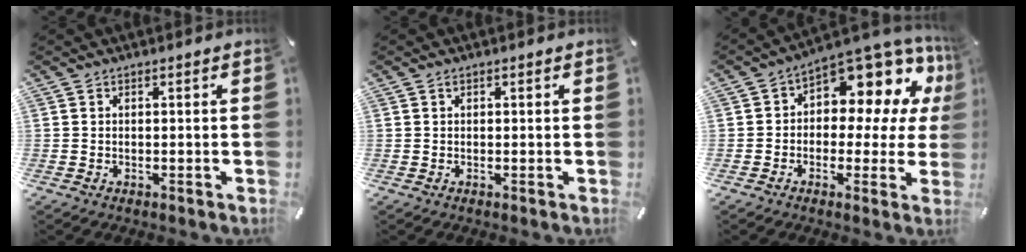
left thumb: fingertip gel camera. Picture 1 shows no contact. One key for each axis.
{"total": 0.6, "fx": 0.3, "fy": 0.2, "fz": 0.5, "tx": -0.009, "ty": 0.000, "tz": 0.005}
{"total": 10.3, "fx": 5.5, "fy": 6.0, "fz": 6.2, "tx": -0.087, "ty": -0.064, "tz": 0.091}